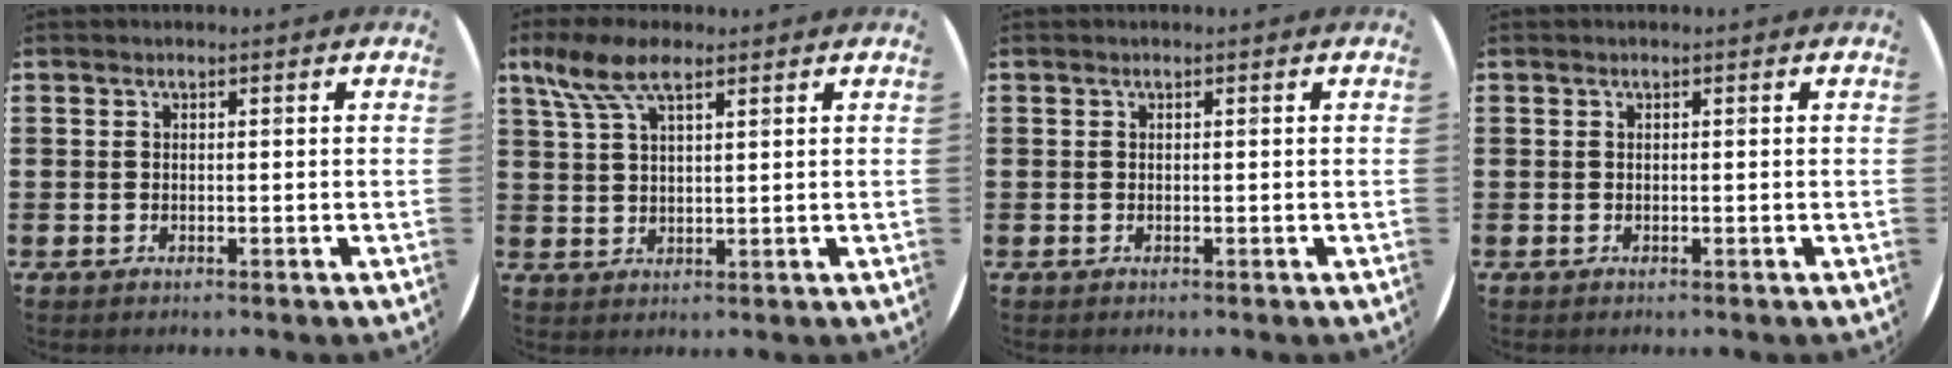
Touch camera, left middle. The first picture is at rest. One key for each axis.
{"total": 6.6, "fx": 4.1, "fy": 2.5, "fz": 4.5, "tx": -0.097, "ty": 0.003, "tz": 0.074}
{"total": 0.0}
{"total": 0.0}